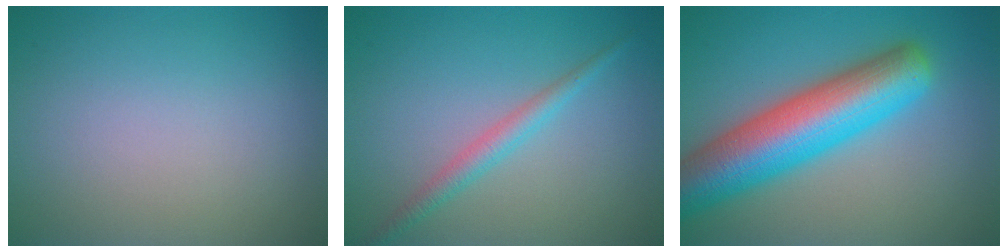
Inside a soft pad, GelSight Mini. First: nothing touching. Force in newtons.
{"total": 2.1, "press": 2.1, "slide": 0.1}
{"total": 10.2, "press": 10.2, "slide": 0.3}